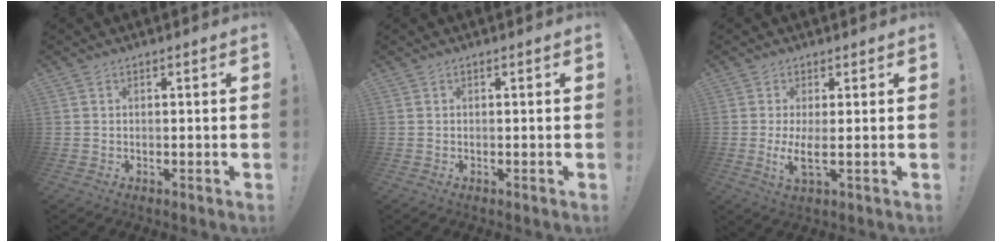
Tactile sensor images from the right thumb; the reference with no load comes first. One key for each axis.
{"total": 0.0}
{"total": 5.2, "fx": 0.8, "fy": 0.4, "fz": 5.1, "tx": -0.091, "ty": -0.025, "tz": 0.012}